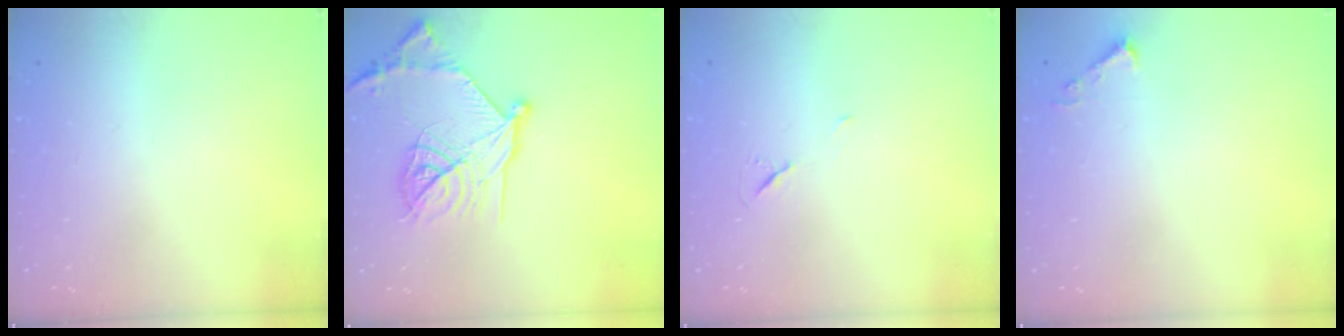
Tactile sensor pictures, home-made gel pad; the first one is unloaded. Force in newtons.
{"total": 18.5, "press": 18.4, "slide": 1.6}
{"total": 4.9, "press": 4.4, "slide": 2.2}
{"total": 3.7, "press": 3.7, "slide": 0.5}